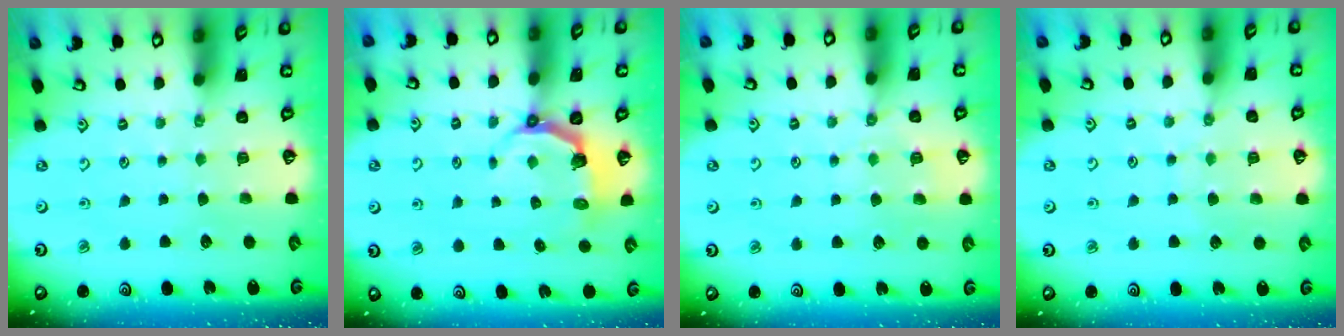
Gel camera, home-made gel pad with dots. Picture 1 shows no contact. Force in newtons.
{"total": 4.4, "press": 2.8, "slide": 3.4}
{"total": 4.2, "press": 4.2, "slide": 0.6}
{"total": 5.9, "press": 5.9, "slide": 0.6}